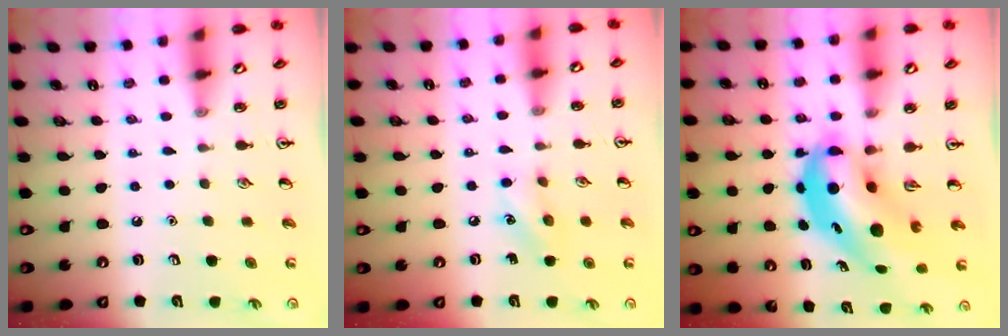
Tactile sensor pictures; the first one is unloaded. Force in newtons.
{"total": 6.7, "press": 6.5, "slide": 1.5}
{"total": 9.6, "press": 9.2, "slide": 2.7}